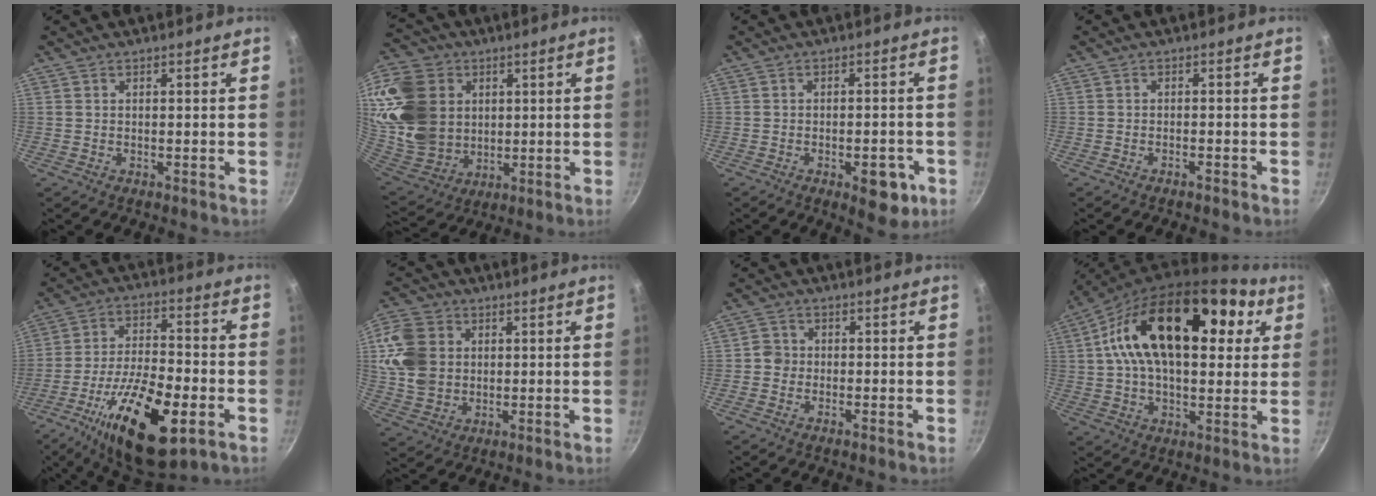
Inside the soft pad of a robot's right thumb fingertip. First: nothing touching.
{"total": 23.3, "force": [6.0, 18.3, 13.2], "torque": [-0.262, -0.013, 0.130]}
{"total": 7.9, "force": [-3.2, 3.6, 6.2], "torque": [-0.055, 0.014, -0.033]}
{"total": 1.3, "force": [-1.1, 0.2, 0.7], "torque": [-0.017, 0.011, -0.015]}
{"total": 22.0, "force": [-9.1, 8.7, 18.1], "torque": [-0.297, 0.020, -0.152]}
{"total": 14.6, "force": [2.7, 11.8, 8.2], "torque": [-0.144, 0.000, 0.055]}
{"total": 2.6, "force": [-1.1, 2.2, 0.8], "torque": [-0.002, 0.013, -0.027]}
{"total": 22.4, "force": [6.2, 13.0, 17.2], "torque": [-0.255, 0.013, 0.080]}